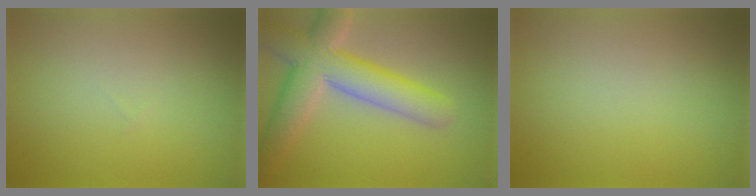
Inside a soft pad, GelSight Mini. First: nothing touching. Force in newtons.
{"total": 8.1, "press": 8.1, "slide": 0.6}
{"total": 0.0}